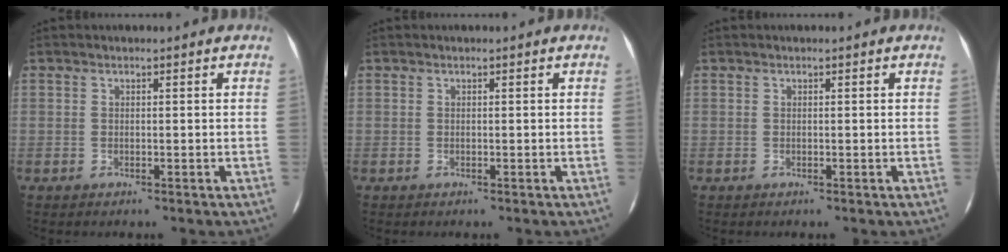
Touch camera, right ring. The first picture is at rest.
{"total": 0.0}
{"total": 0.0}